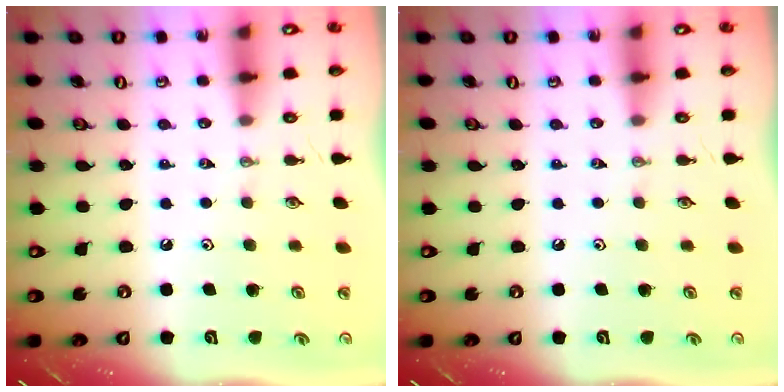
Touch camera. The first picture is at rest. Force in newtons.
{"total": 0.0}